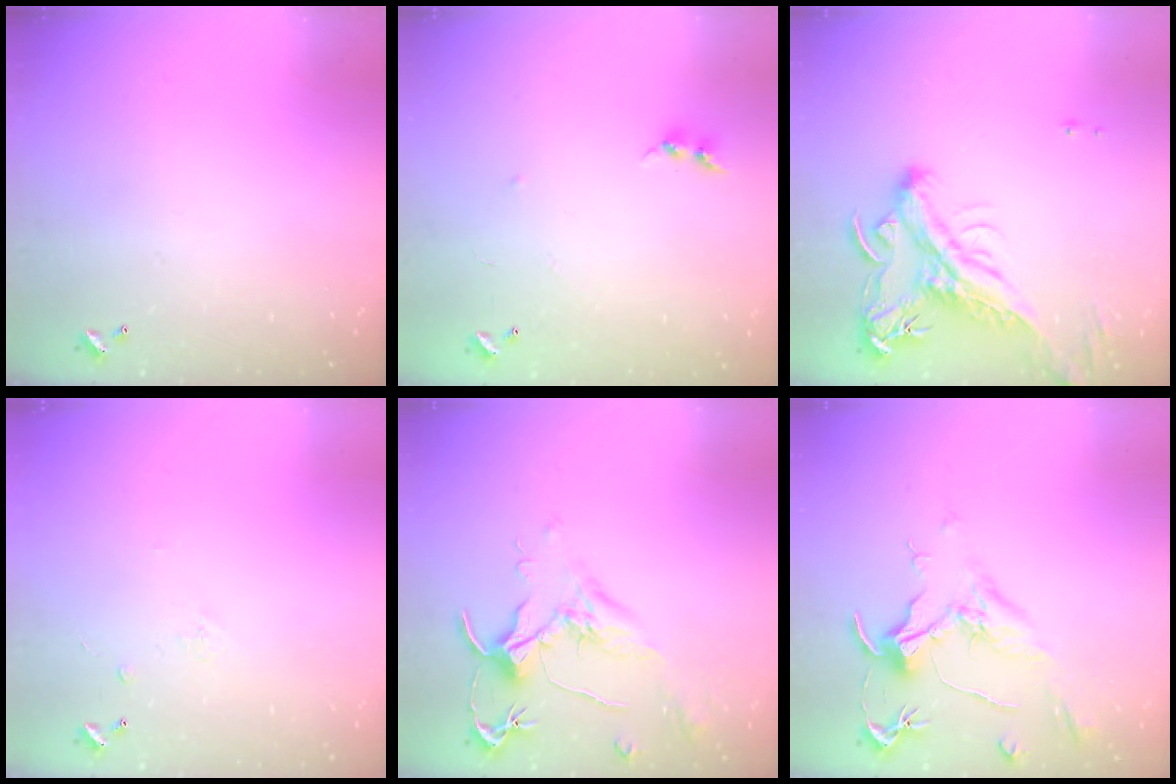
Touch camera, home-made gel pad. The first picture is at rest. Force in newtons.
{"total": 6.4, "press": 6.3, "slide": 0.6}
{"total": 4.2, "press": 3.8, "slide": 1.6}
{"total": 1.2, "press": 1.1, "slide": 0.6}
{"total": 1.8, "press": 1.7, "slide": 0.6}
{"total": 2.1, "press": 2.0, "slide": 0.8}